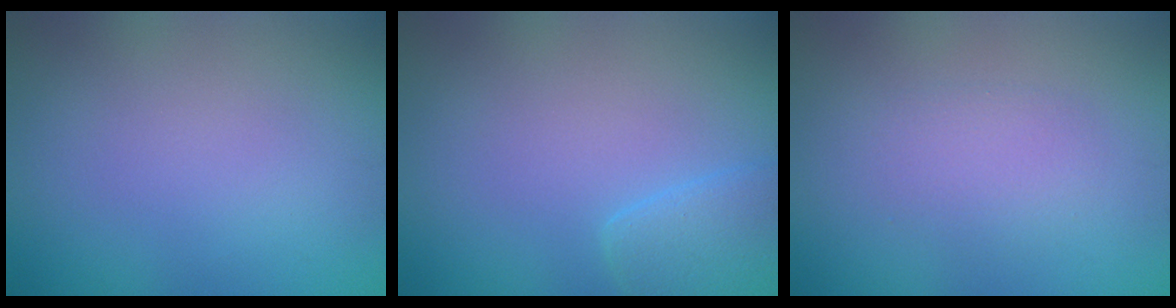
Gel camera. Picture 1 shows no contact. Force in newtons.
{"total": 2.3, "press": 2.3, "slide": 0.1}
{"total": 1.8, "press": 1.8, "slide": 0.1}